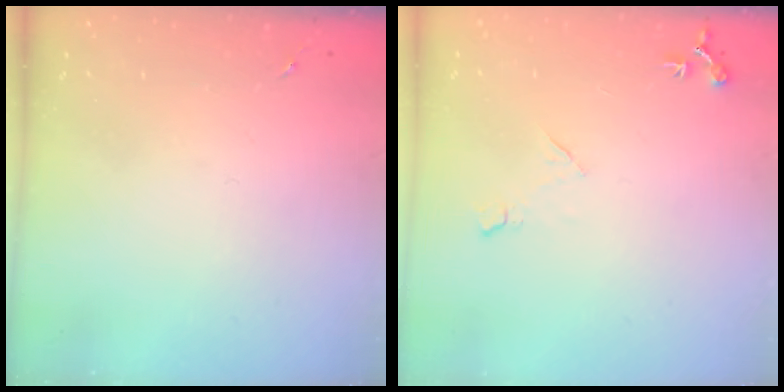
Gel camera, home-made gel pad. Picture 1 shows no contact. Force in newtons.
{"total": 7.0, "press": 7.0, "slide": 0.8}